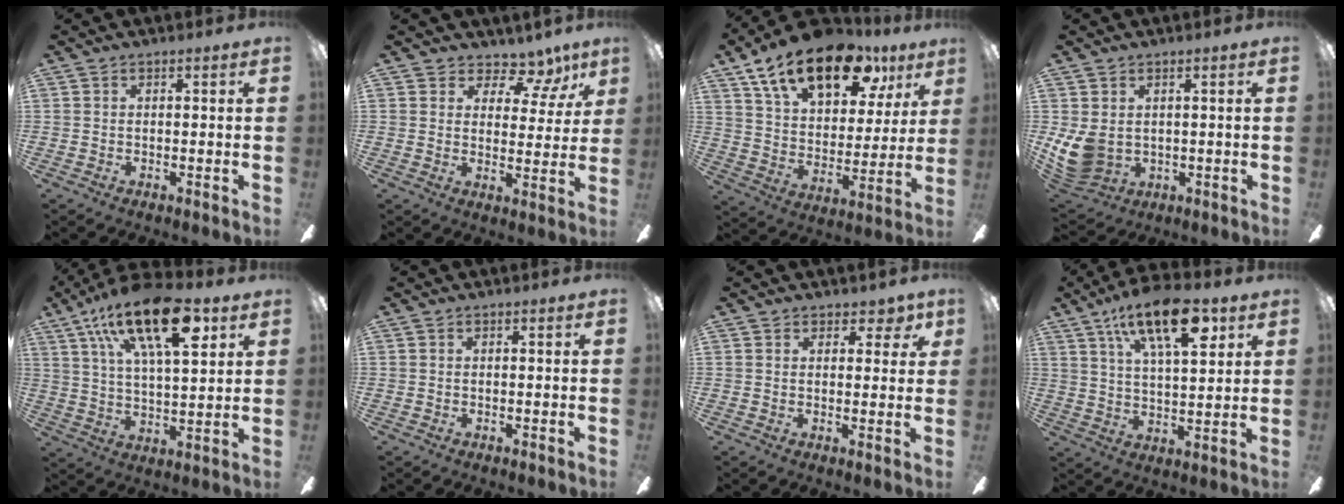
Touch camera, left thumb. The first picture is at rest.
{"total": 7.7, "force": [5.7, 4.1, 3.2], "torque": [-0.037, -0.043, 0.101]}
{"total": 20.6, "force": [13.2, 10.1, 12.1], "torque": [-0.197, -0.070, 0.227]}
{"total": 8.3, "force": [-1.0, 6.3, 5.2], "torque": [-0.128, -0.002, -0.015]}
{"total": 21.9, "force": [11.2, 8.3, 16.9], "torque": [-0.284, -0.039, 0.181]}
{"total": 0.0}
{"total": 3.4, "force": [1.9, 2.4, 1.6], "torque": [-0.002, -0.003, 0.029]}
{"total": 17.9, "force": [9.1, 7.0, 13.7], "torque": [-0.217, -0.028, 0.148]}